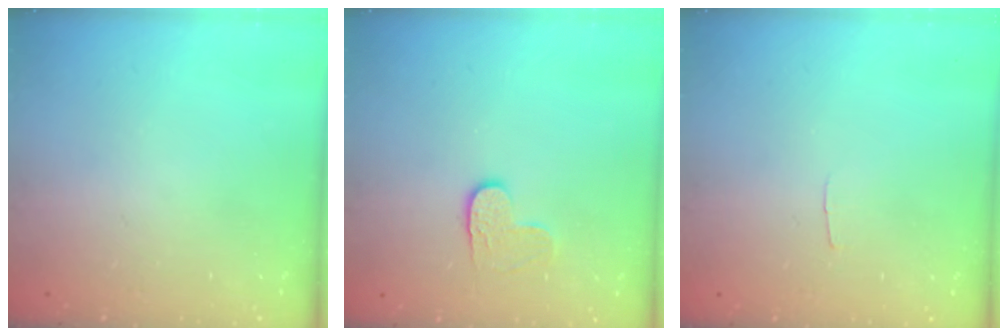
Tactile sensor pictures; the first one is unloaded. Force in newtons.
{"total": 4.7, "press": 4.7, "slide": 0.2}
{"total": 2.0, "press": 2.0, "slide": 0.2}